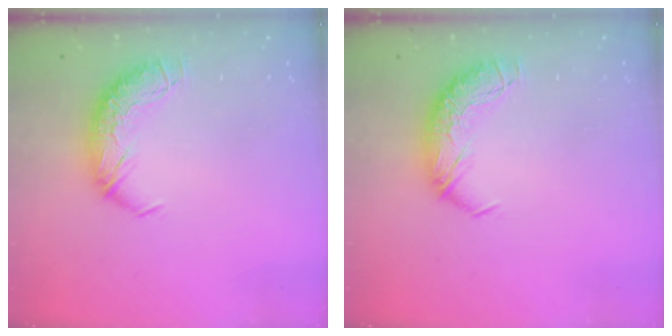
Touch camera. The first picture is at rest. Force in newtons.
{"total": 0.0}